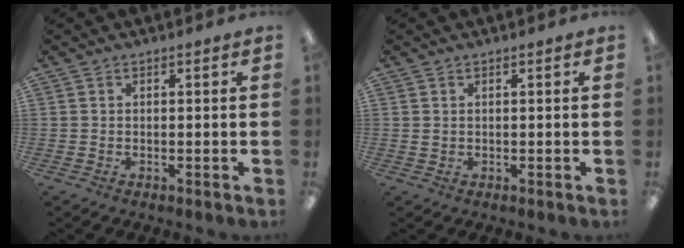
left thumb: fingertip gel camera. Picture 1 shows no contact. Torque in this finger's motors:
{"motor_torque": [-0.22, 0.09, -0.24, 0.12, 0.01]}